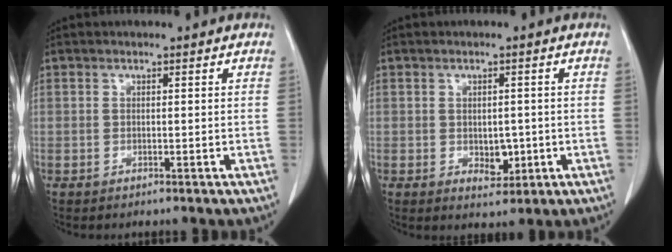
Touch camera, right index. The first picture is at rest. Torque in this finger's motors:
{"motor_torque": [-0.02, 0.07, 0.00, 0.01]}